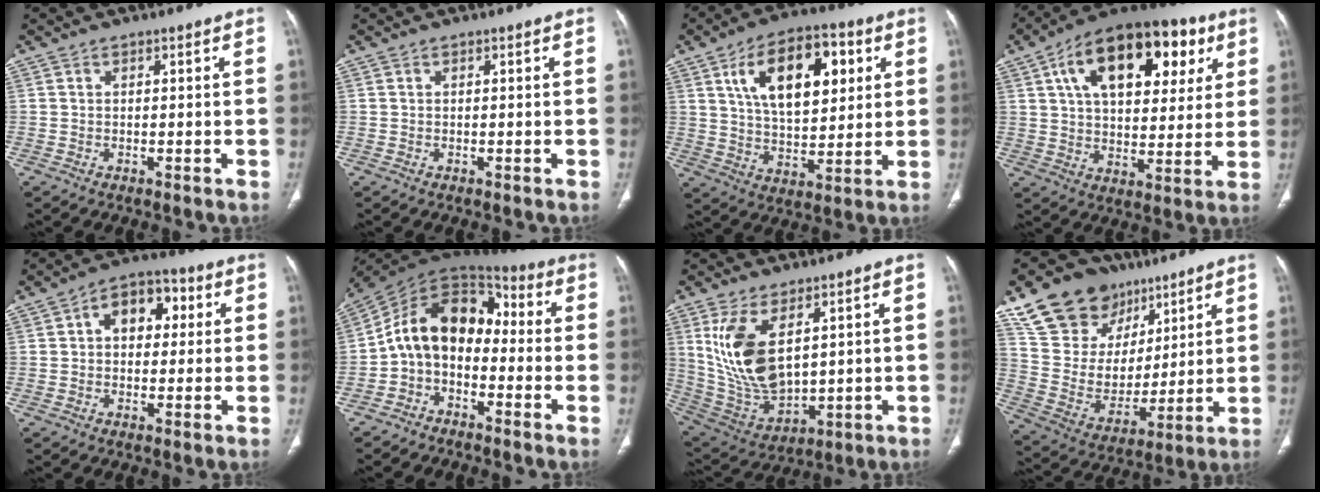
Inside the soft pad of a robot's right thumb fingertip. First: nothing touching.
{"total": 0.0}
{"total": 18.2, "force": [6.4, 9.6, 14.1], "torque": [-0.189, -0.013, 0.110]}
{"total": 24.1, "force": [9.7, 13.2, 17.7], "torque": [-0.242, 0.007, 0.150]}
{"total": 9.6, "force": [2.3, 6.4, 6.7], "torque": [-0.068, 0.018, 0.029]}
{"total": 13.1, "force": [-2.1, 9.3, 9.0], "torque": [-0.133, 0.074, -0.052]}
{"total": 15.2, "force": [5.1, 7.8, 12.1], "torque": [-0.230, -0.025, 0.124]}
{"total": 20.8, "force": [12.8, 14.4, 7.9], "torque": [-0.093, -0.035, 0.244]}